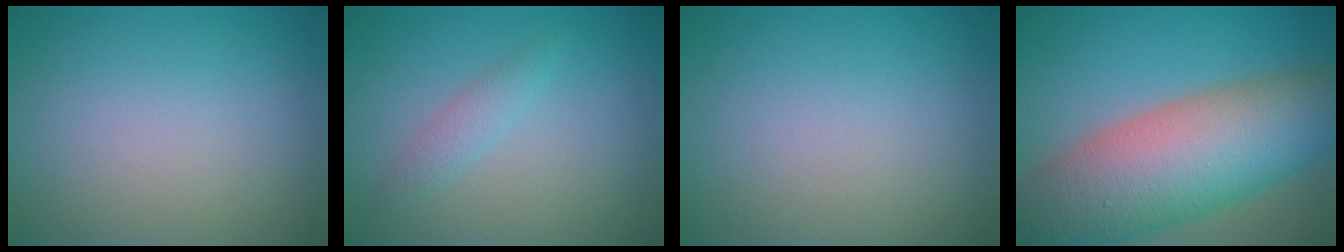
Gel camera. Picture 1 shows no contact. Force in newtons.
{"total": 1.5, "press": 1.5, "slide": 0.0}
{"total": 0.0}
{"total": 13.8, "press": 13.7, "slide": 0.6}